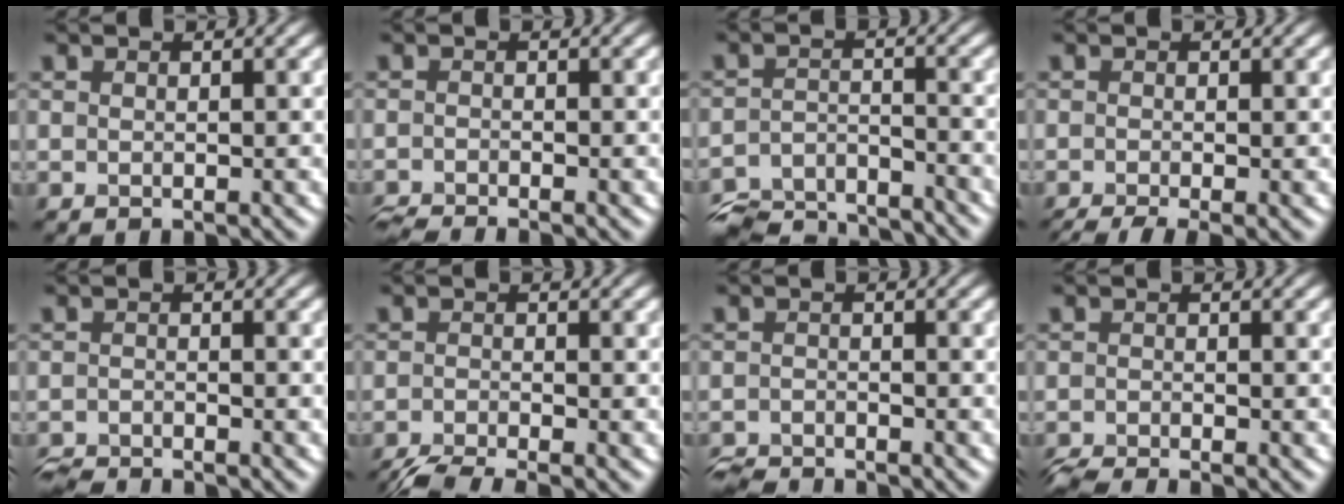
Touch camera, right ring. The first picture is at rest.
{"total": 2.2, "force": [-2.1, 0.0, 0.6], "torque": [-0.015, -0.011, -0.044]}
{"total": 7.8, "force": [-7.2, 2.1, 1.9], "torque": [-0.040, -0.015, -0.128]}
{"total": 3.5, "force": [-2.1, 0.9, 2.7], "torque": [-0.039, -0.011, -0.035]}
{"total": 3.2, "force": [-3.1, 0.3, 0.6], "torque": [-0.015, -0.015, -0.060]}
{"total": 4.2, "force": [-3.5, 0.6, 2.3], "torque": [-0.038, -0.008, -0.070]}
{"total": 3.5, "force": [-3.4, 0.4, 0.7], "torque": [-0.016, -0.015, -0.066]}
{"total": 3.0, "force": [-2.8, 0.2, 1.1], "torque": [-0.023, -0.011, -0.055]}